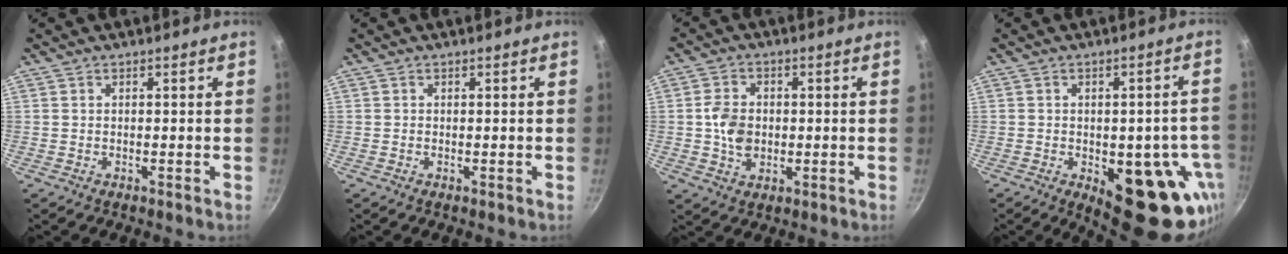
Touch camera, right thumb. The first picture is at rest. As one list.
[{"total": 0.0}, {"total": 6.8, "force": [-0.1, 5.1, 4.5], "torque": [-0.069, 0.005, -0.005]}, {"total": 19.2, "force": [-6.2, 9.0, 15.8], "torque": [-0.114, 0.001, -0.070]}]